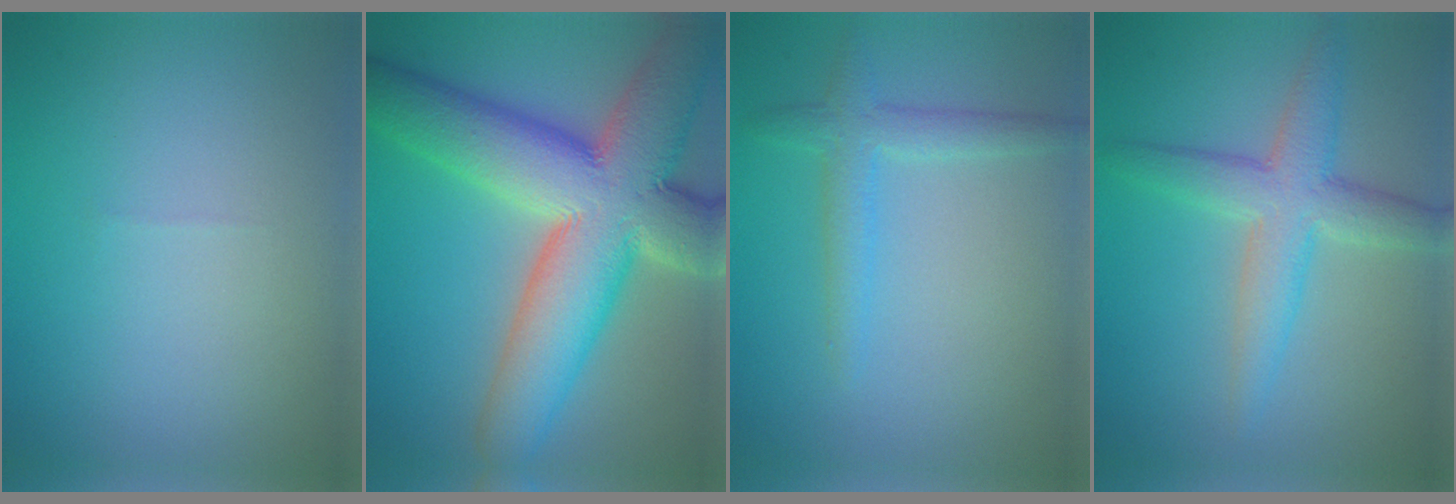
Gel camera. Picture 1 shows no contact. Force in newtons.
{"total": 14.1, "press": 14.1, "slide": 1.1}
{"total": 2.4, "press": 2.4, "slide": 0.1}
{"total": 4.7, "press": 4.7, "slide": 0.1}